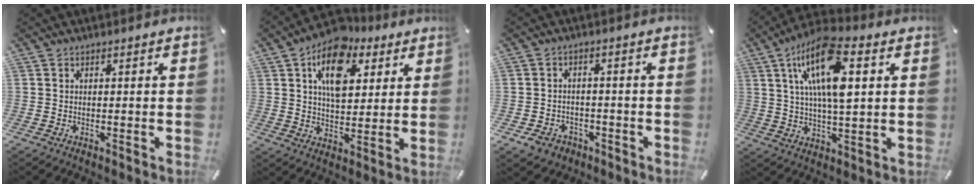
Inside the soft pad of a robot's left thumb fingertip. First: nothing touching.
{"total": 14.4, "force": [6.6, 9.3, 8.8], "torque": [-0.127, -0.025, 0.116]}
{"total": 4.8, "force": [-2.6, 3.7, 1.5], "torque": [-0.034, 0.011, -0.049]}
{"total": 16.3, "force": [6.2, 6.3, 13.7], "torque": [-0.269, -0.011, 0.098]}